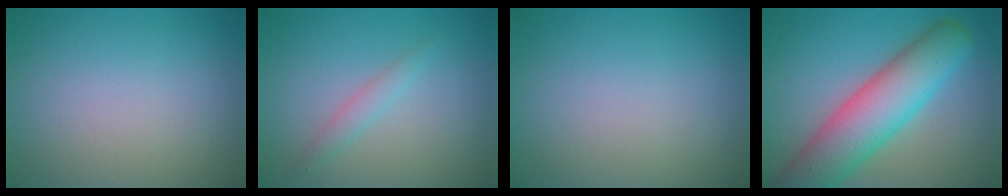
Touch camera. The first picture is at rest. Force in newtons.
{"total": 1.4, "press": 1.4, "slide": 0.0}
{"total": 0.0}
{"total": 8.9, "press": 8.9, "slide": 0.6}